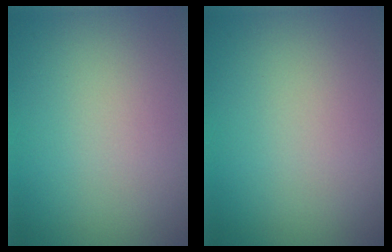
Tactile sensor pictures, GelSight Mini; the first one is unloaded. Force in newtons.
{"total": 0.0}